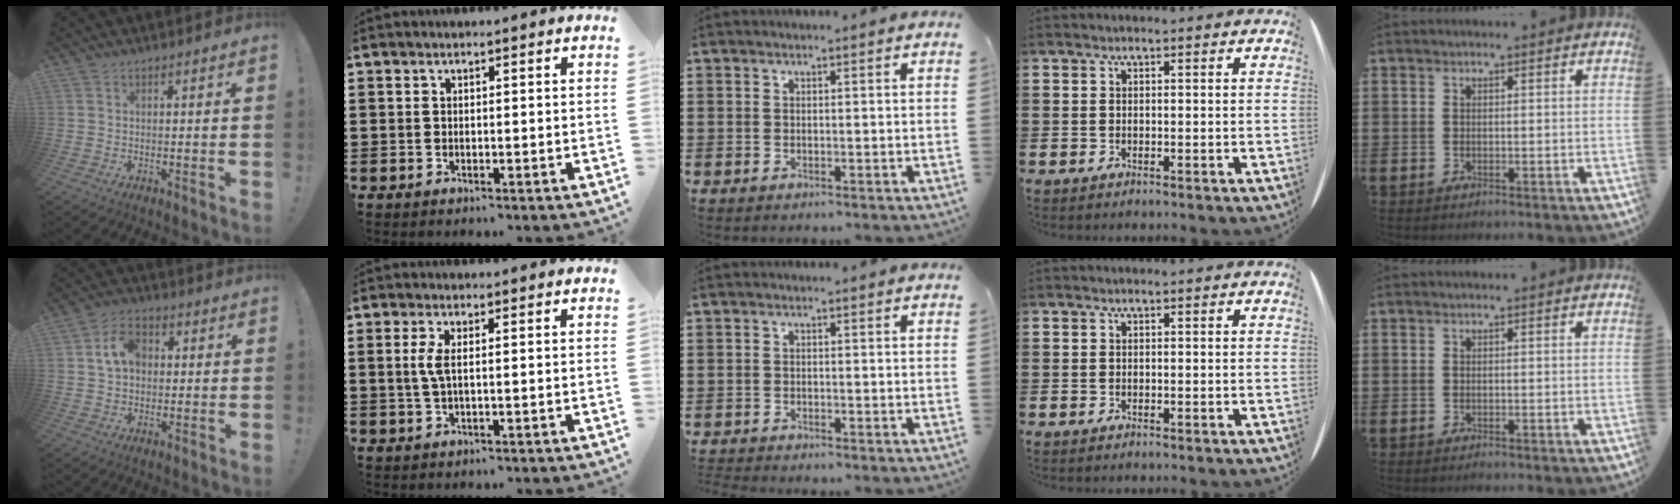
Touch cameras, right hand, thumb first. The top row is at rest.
{"thumb": {"total": 7.7, "force": [1.4, 5.7, 5.0], "torque": [-0.083, 0.014, 0.027]}, "index": {"total": 2.8, "force": [0.2, 0.6, 2.8], "torque": [-0.069, -0.006, -0.003]}, "middle": {"total": 0.9, "force": [-0.9, 0.0, 0.0], "torque": [-0.002, 0.001, -0.020]}}